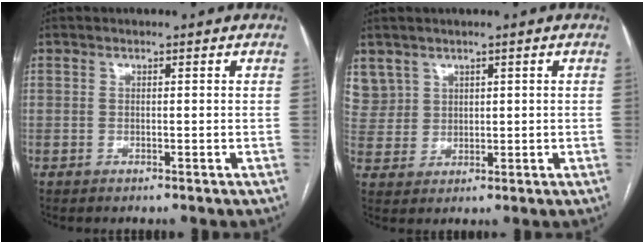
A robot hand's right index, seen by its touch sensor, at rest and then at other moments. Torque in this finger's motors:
{"motor_torque": [-0.23, 0.26, 0.02, 0.00]}